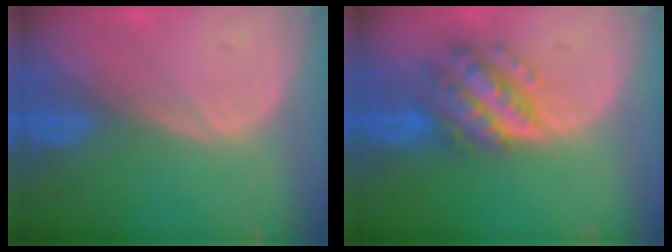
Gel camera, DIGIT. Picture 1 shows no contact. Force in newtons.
{"total": 7.5, "press": 7.5, "slide": 0.4}